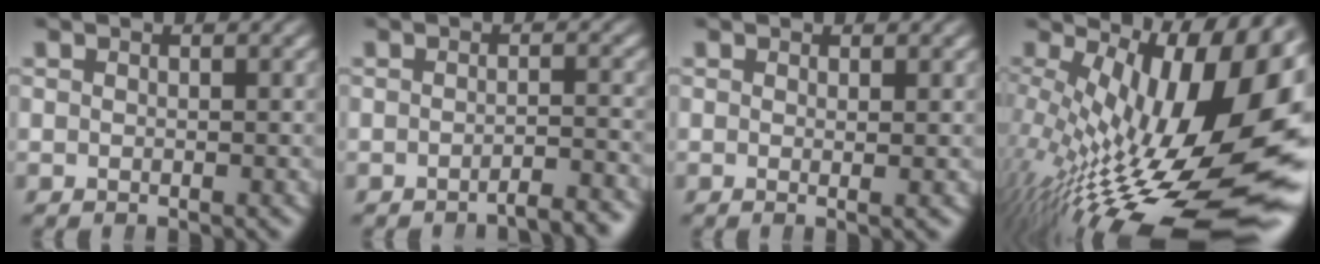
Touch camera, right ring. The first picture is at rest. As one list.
[{"total": 2.2, "force": [-2.0, -0.1, 0.8], "torque": [-0.008, 0.000, -0.035]}, {"total": 0.9, "force": [0.0, -0.3, 0.8], "torque": [-0.017, -0.007, 0.001]}, {"total": 17.5, "force": [-2.5, 8.1, 15.3], "torque": [-0.222, -0.045, -0.002]}]